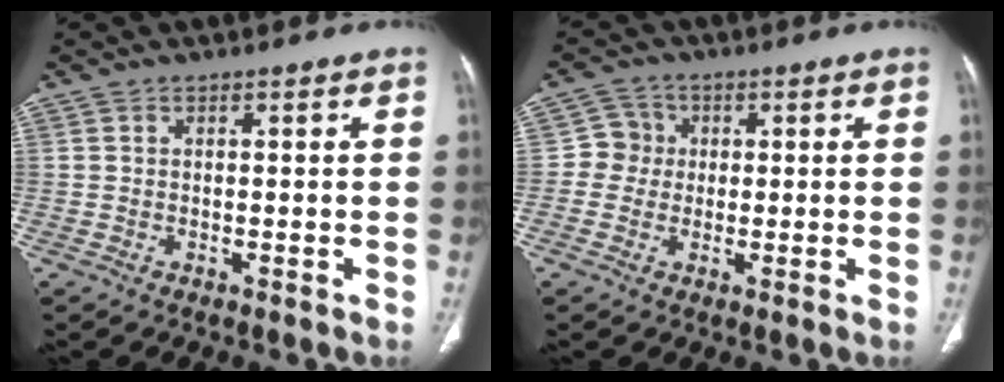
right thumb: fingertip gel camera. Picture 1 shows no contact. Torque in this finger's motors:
{"motor_torque": [-0.27, 0.10, 0.18, -0.02, -0.02]}